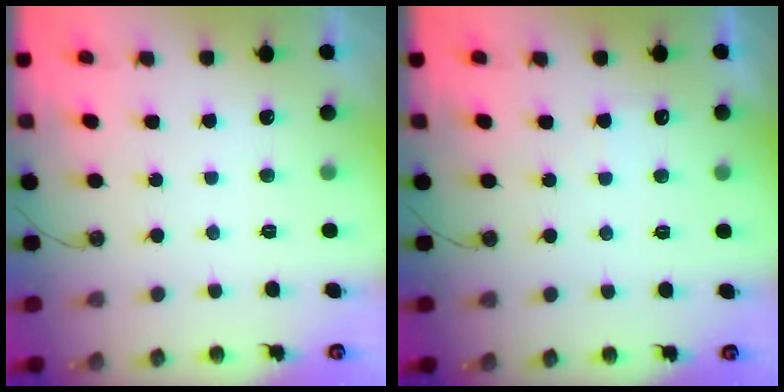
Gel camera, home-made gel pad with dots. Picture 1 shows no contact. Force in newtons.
{"total": 4.3, "press": 4.3, "slide": 0.5}